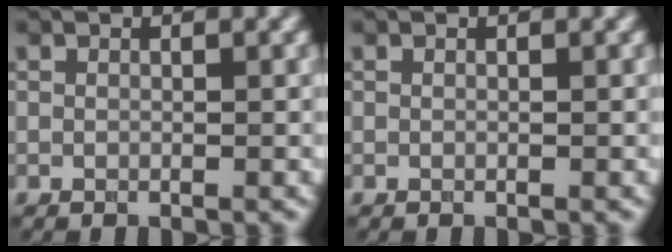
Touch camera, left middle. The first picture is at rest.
{"total": 0.0}